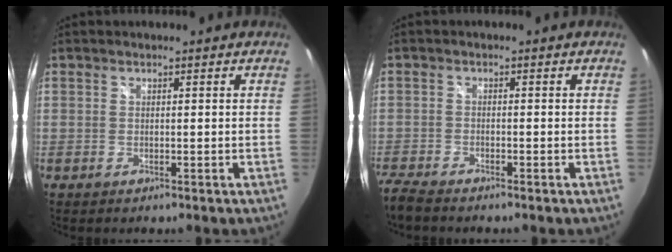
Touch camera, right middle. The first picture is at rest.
{"total": 4.2, "force": [-3.9, 0.6, 1.4], "torque": [-0.050, -0.018, -0.076]}